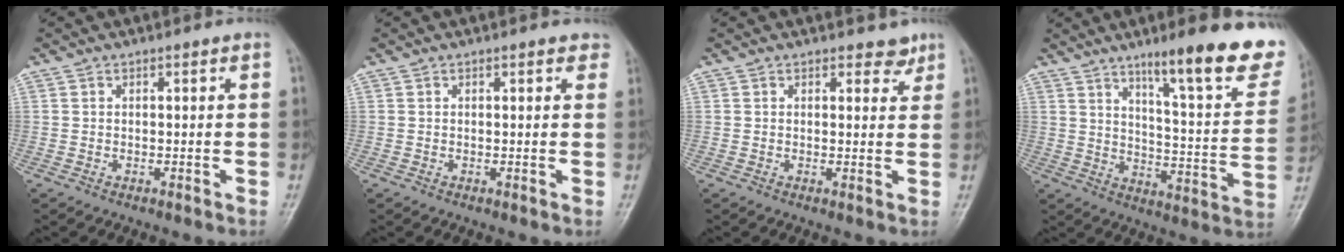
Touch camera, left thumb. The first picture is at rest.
{"total": 2.0, "force": [1.5, 1.0, 0.9], "torque": [0.011, 0.000, 0.008]}
{"total": 2.4, "force": [1.9, 1.3, 0.6], "torque": [0.011, -0.012, 0.021]}
{"total": 20.7, "force": [13.2, 3.6, 15.5], "torque": [-0.180, -0.066, 0.194]}